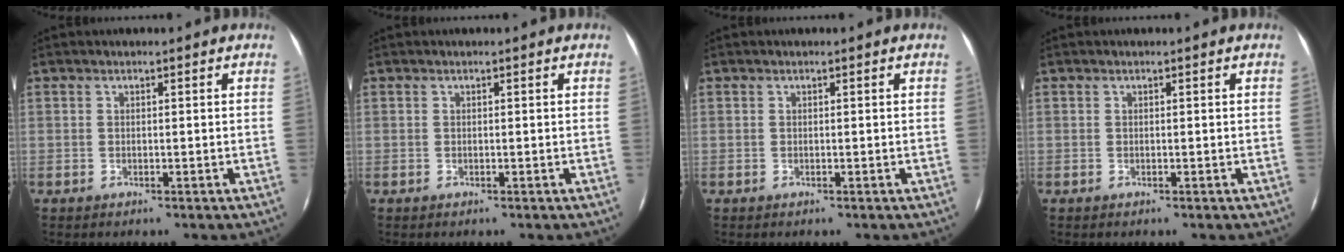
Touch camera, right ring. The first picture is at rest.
{"total": 0.0}
{"total": 0.0}
{"total": 0.0}